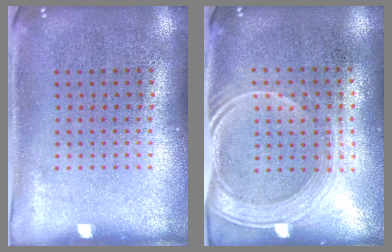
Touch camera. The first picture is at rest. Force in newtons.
{"total": 1.8, "press": 1.6, "slide": 1.0}